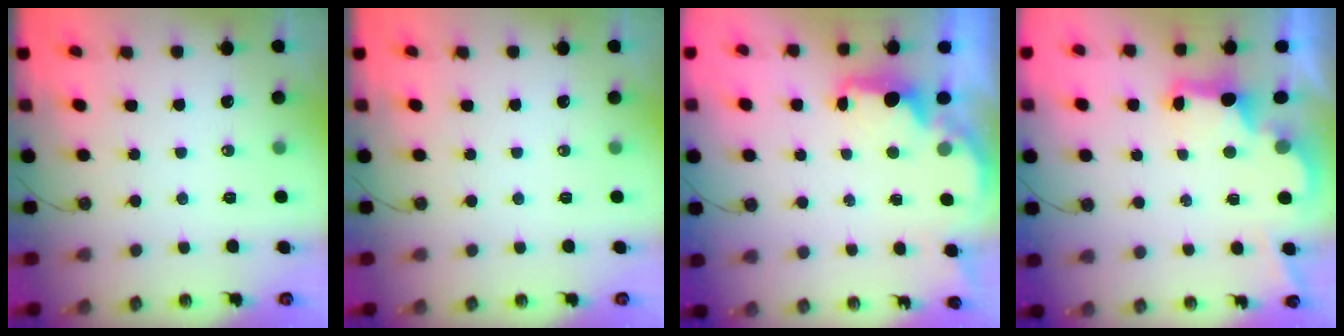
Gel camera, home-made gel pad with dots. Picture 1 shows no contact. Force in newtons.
{"total": 0.0}
{"total": 2.4, "press": 2.2, "slide": 0.8}
{"total": 2.9, "press": 2.8, "slide": 0.9}